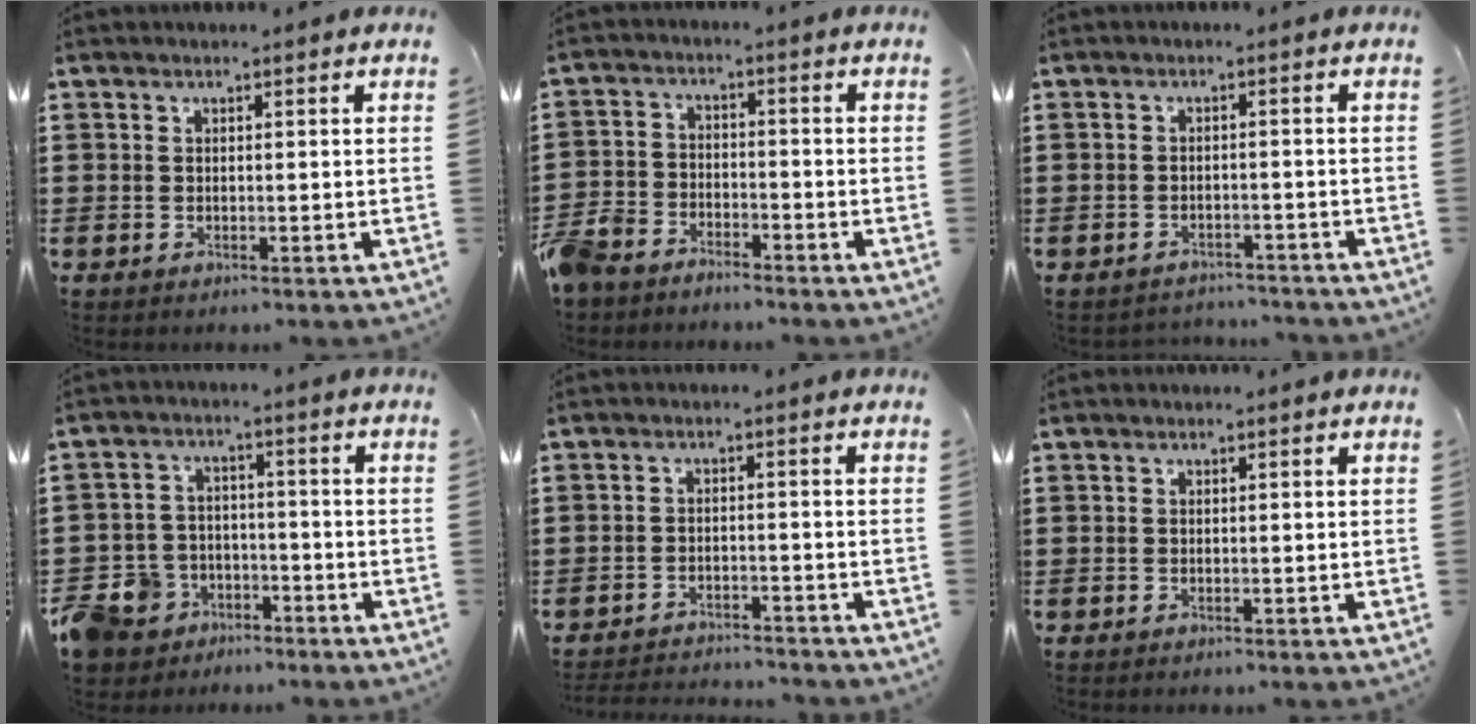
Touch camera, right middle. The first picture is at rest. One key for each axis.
{"total": 5.4, "fx": -5.1, "fy": 1.7, "fz": 0.8, "tx": -0.045, "ty": 0.000, "tz": -0.112}
{"total": 2.1, "fx": -2.0, "fy": 0.3, "fz": -0.2, "tx": -0.003, "ty": 0.000, "tz": -0.046}
{"total": 7.8, "fx": -5.9, "fy": 4.9, "fz": 1.5, "tx": -0.072, "ty": 0.018, "tz": -0.123}
{"total": 2.9, "fx": -2.9, "fy": 0.2, "fz": 0.0, "tx": -0.006, "ty": 0.000, "tz": -0.062}
{"total": 0.0}